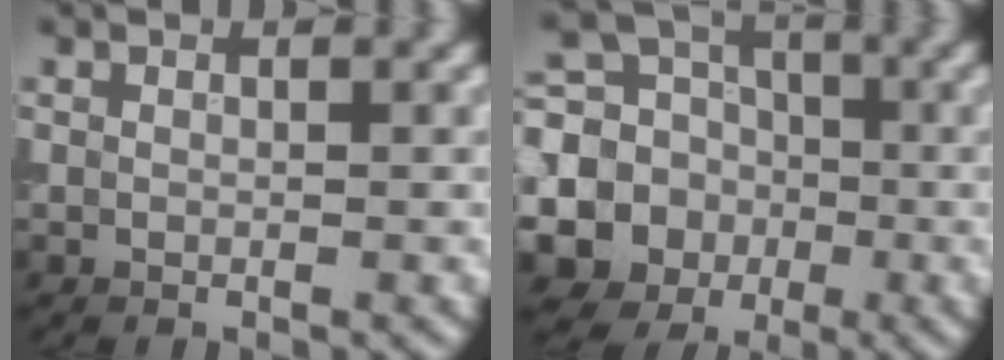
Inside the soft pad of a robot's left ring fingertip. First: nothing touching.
{"total": 13.3, "force": [-3.5, 12.2, 3.8], "torque": [-0.112, -0.019, -0.073]}